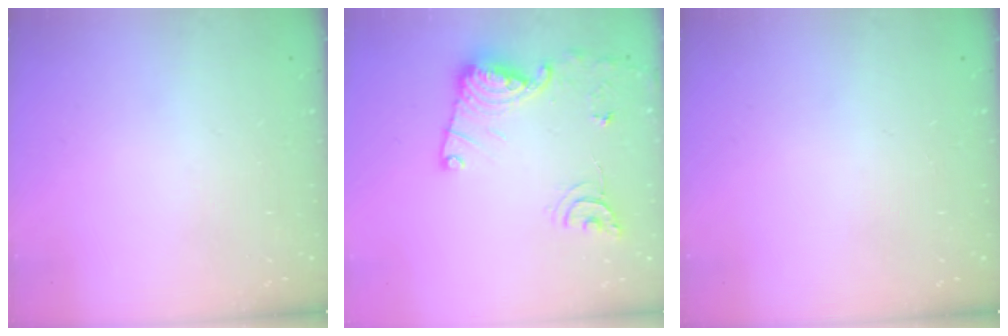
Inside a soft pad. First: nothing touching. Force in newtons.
{"total": 14.7, "press": 14.7, "slide": 0.7}
{"total": 0.0}